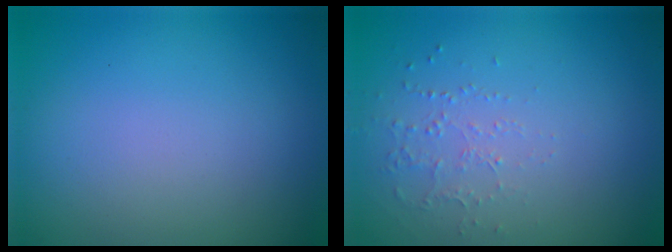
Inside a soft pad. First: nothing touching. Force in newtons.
{"total": 1.0, "press": 0.6, "slide": 0.8}